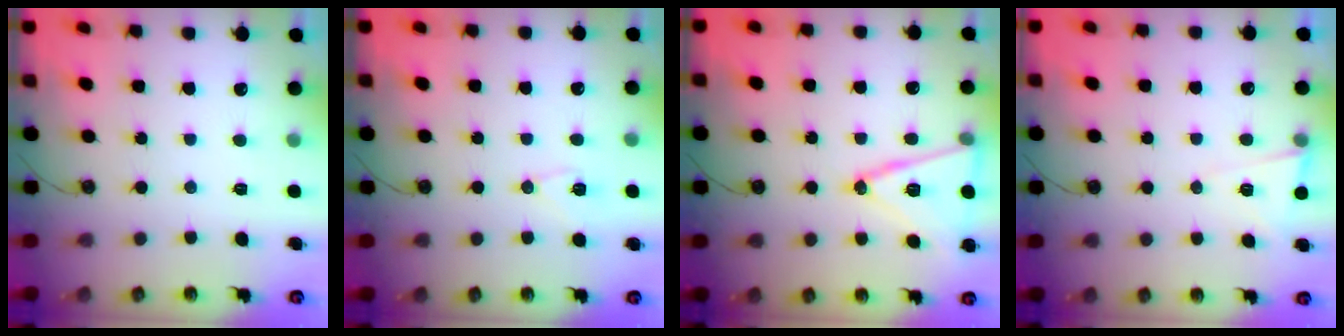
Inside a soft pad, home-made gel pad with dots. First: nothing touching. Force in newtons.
{"total": 7.2, "press": 7.2, "slide": 0.1}
{"total": 15.0, "press": 14.6, "slide": 3.4}
{"total": 5.4, "press": 5.3, "slide": 1.4}